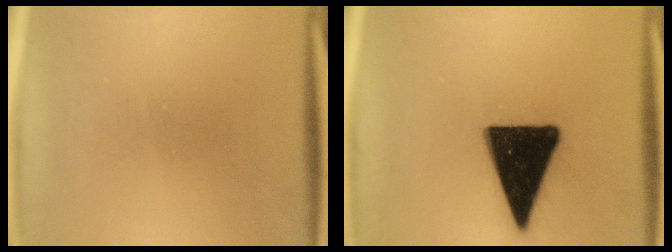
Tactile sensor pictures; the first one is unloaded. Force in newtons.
{"total": 18.3}